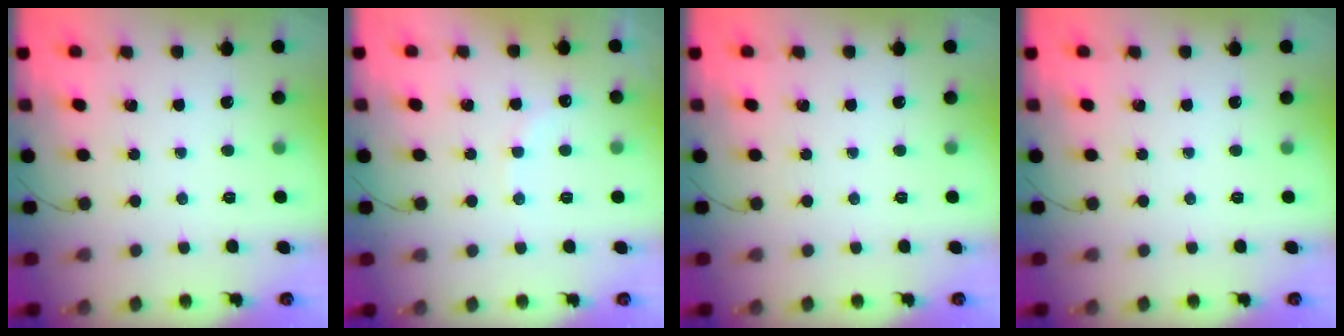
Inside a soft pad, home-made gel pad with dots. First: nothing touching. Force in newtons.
{"total": 7.2, "press": 7.1, "slide": 1.3}
{"total": 0.0}
{"total": 0.0}